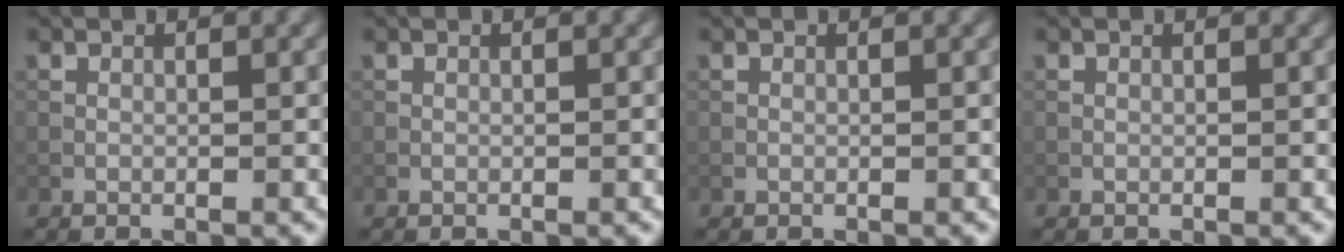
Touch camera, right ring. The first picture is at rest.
{"total": 0.0}
{"total": 0.0}
{"total": 0.0}